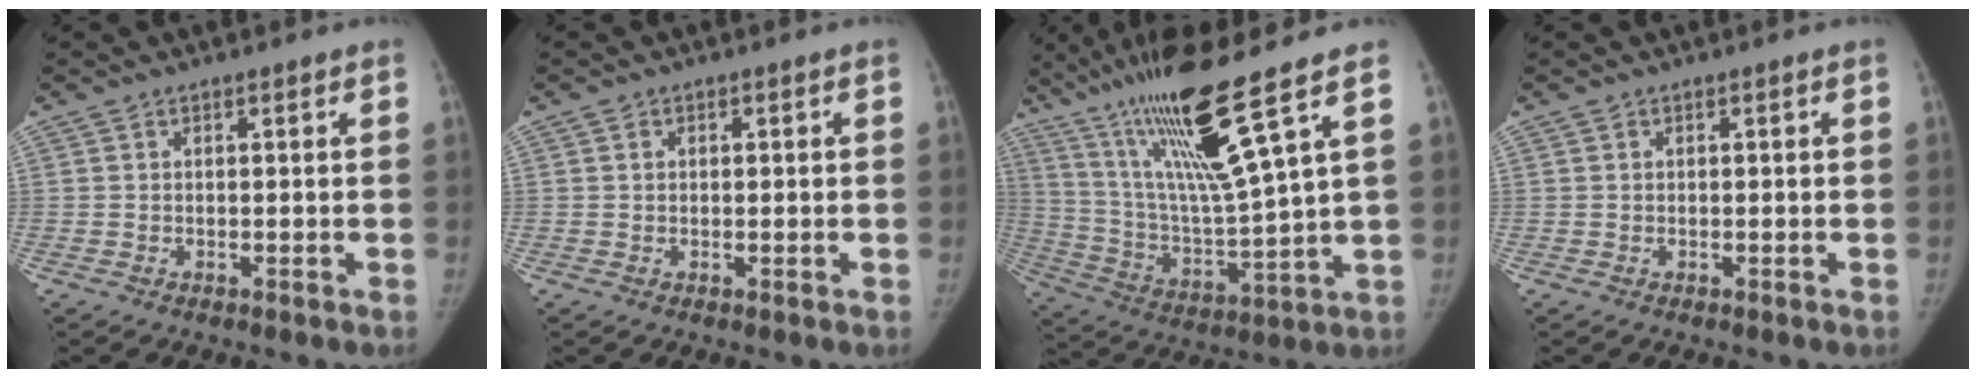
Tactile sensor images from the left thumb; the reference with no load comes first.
{"total": 1.0, "force": [0.2, 0.8, 0.6], "torque": [-0.005, 0.002, 0.002]}
{"total": 19.3, "force": [11.8, 0.2, 15.4], "torque": [-0.272, -0.058, 0.217]}
{"total": 0.0}